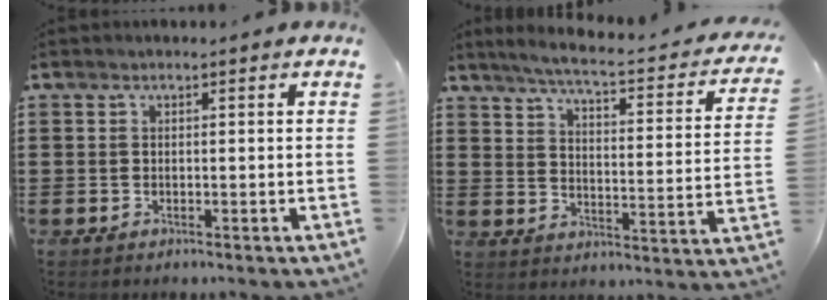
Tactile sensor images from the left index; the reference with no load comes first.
{"total": 4.9, "force": [4.0, -0.3, 2.8], "torque": [-0.076, -0.032, 0.058]}